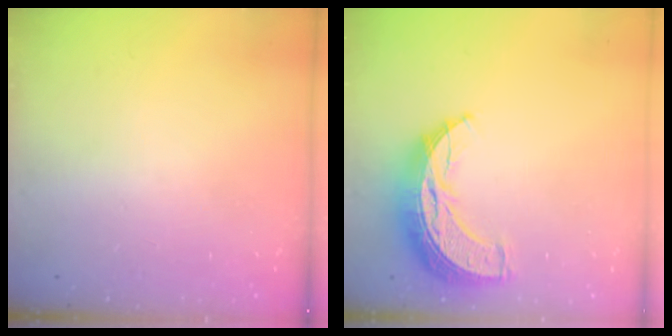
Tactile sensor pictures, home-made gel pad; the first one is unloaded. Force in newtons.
{"total": 14.1, "press": 14.1, "slide": 0.6}